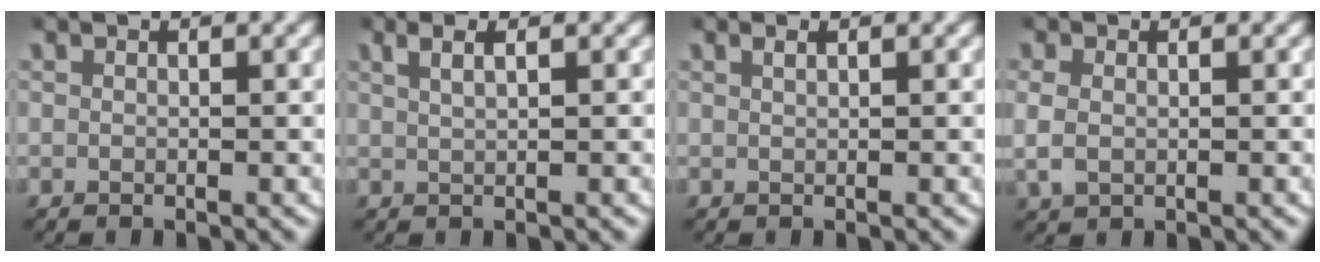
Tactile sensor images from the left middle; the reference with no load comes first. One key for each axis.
{"total": 2.0, "fx": 1.2, "fy": 0.5, "fz": 1.6, "tx": -0.023, "ty": 0.010, "tz": 0.021}
{"total": 0.6, "fx": 0.4, "fy": 0.0, "fz": 0.4, "tx": -0.005, "ty": 0.003, "tz": 0.009}
{"total": 2.6, "fx": 0.2, "fy": 2.0, "fz": 1.6, "tx": -0.050, "ty": -0.004, "tz": 0.011}